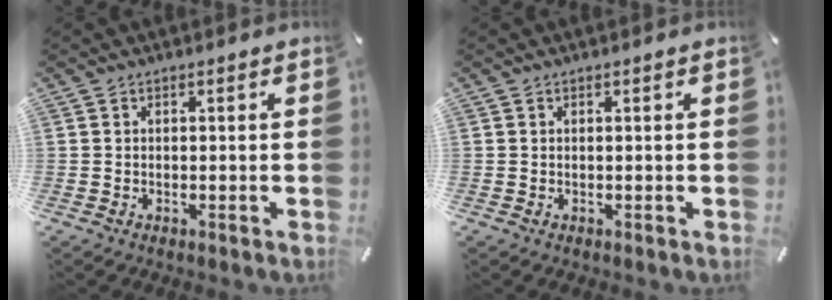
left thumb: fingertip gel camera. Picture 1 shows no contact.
{"total": 0.0}